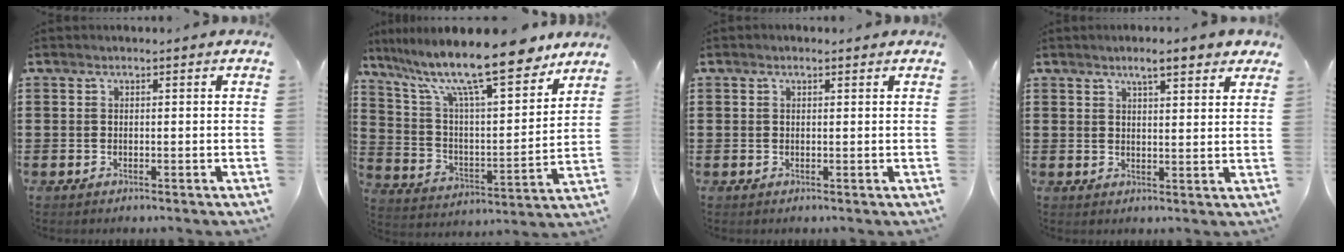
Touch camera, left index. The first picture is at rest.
{"total": 15.6, "force": [12.0, 2.9, 9.5], "torque": [-0.206, -0.063, 0.203]}
{"total": 0.6, "force": [0.4, 0.2, 0.4], "torque": [-0.009, 0.003, 0.007]}
{"total": 5.0, "force": [3.8, 0.8, 3.2], "torque": [-0.063, 0.000, 0.064]}